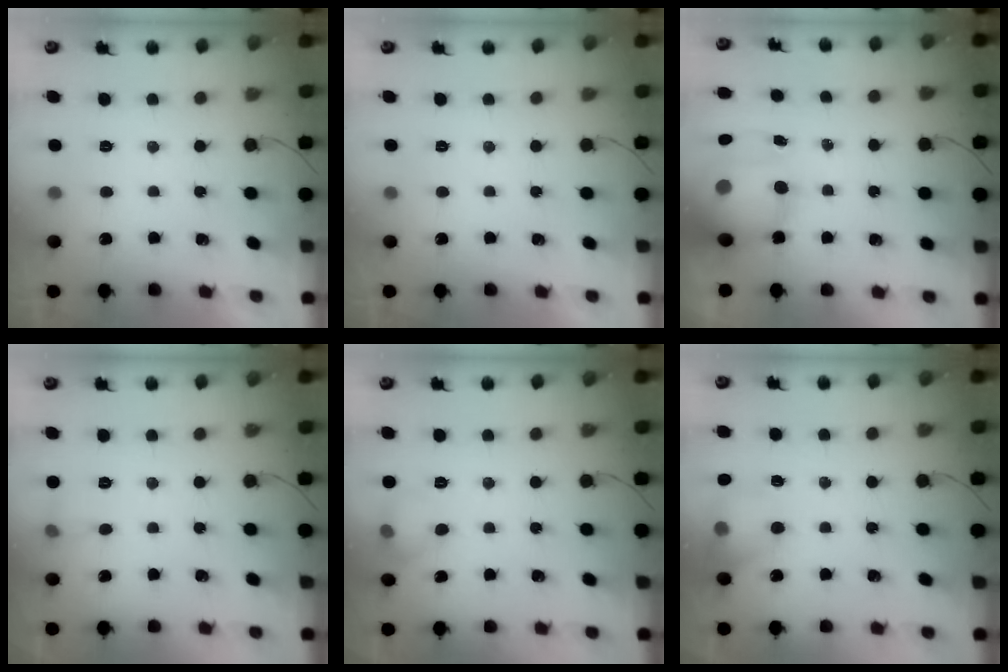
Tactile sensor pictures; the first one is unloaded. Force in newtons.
{"total": 0.0}
{"total": 12.3, "press": 11.9, "slide": 3.1}
{"total": 5.4, "press": 5.2, "slide": 1.7}
{"total": 9.3, "press": 6.9, "slide": 6.2}
{"total": 12.8, "press": 12.7, "slide": 1.5}